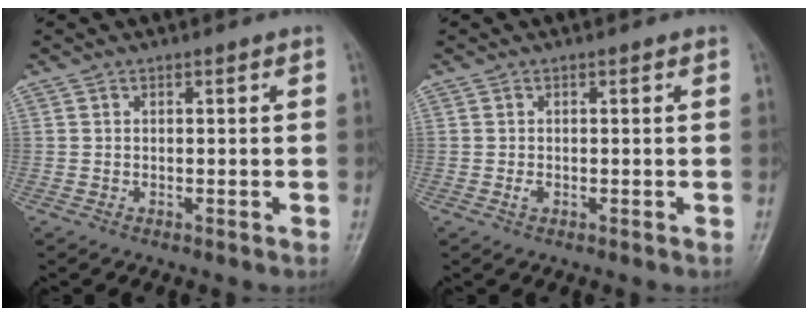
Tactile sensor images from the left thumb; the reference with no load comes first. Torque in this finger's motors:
{"motor_torque": [0.31, 0.63, 0.46, 0.31, 0.00]}